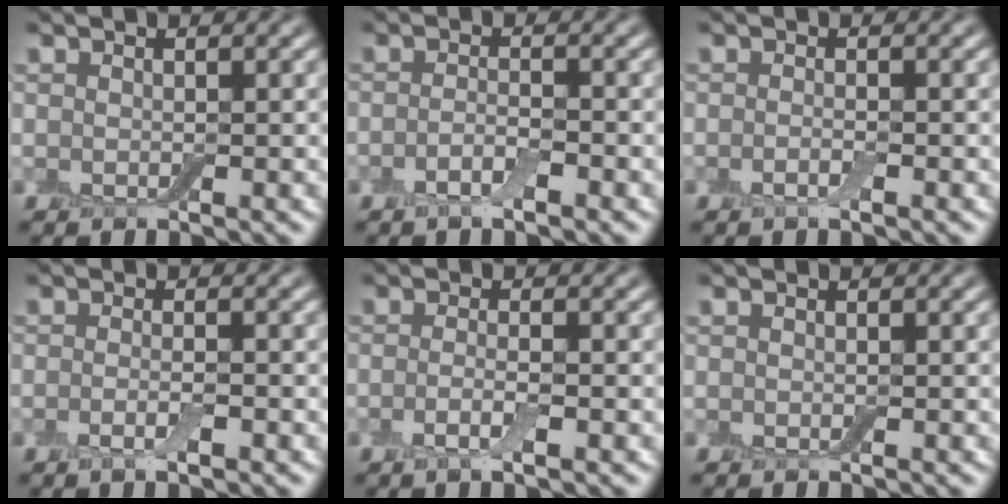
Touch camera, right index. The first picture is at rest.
{"total": 1.8, "force": [-1.0, 0.5, 1.5], "torque": [-0.030, 0.001, -0.023]}
{"total": 0.9, "force": [-0.5, 0.2, 0.8], "torque": [-0.016, -0.003, -0.010]}
{"total": 1.7, "force": [-0.7, 0.3, 1.5], "torque": [-0.030, -0.007, -0.016]}
{"total": 2.0, "force": [-0.7, 0.4, 1.8], "torque": [-0.038, -0.004, -0.018]}
{"total": 0.0}